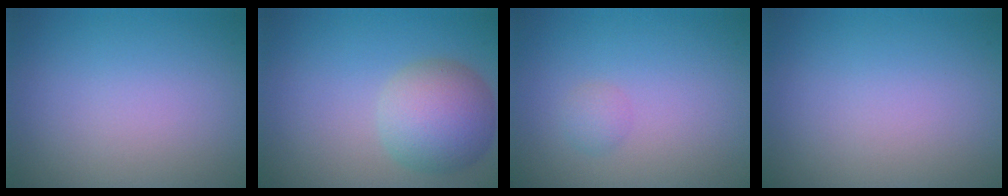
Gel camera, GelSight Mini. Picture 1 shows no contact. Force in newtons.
{"total": 5.5, "press": 5.5, "slide": 0.4}
{"total": 1.0, "press": 1.0, "slide": 0.0}
{"total": 0.0}